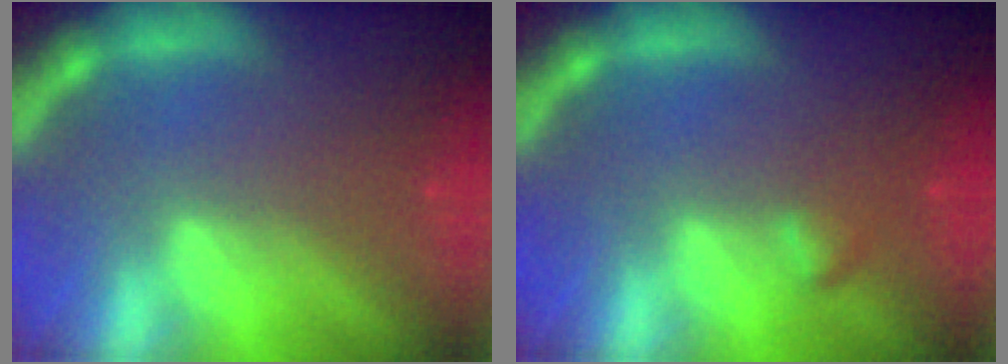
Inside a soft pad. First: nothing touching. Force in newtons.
{"total": 0.9}